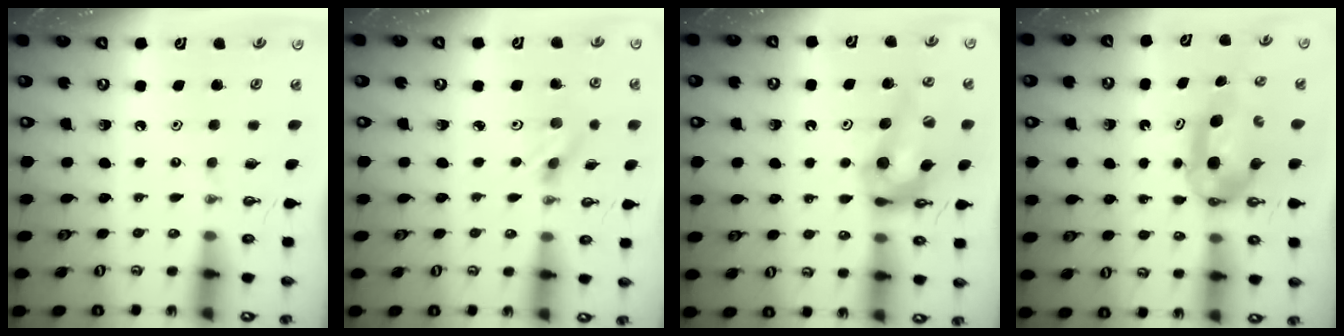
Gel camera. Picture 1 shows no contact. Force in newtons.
{"total": 2.6, "press": 2.4, "slide": 0.8}
{"total": 14.2, "press": 14.2, "slide": 1.5}
{"total": 9.8, "press": 4.7, "slide": 8.5}